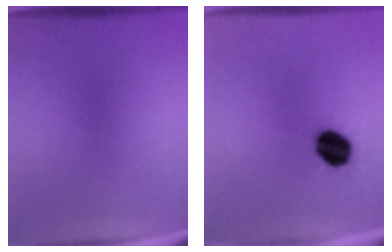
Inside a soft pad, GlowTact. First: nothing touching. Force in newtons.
{"total": 9.8}